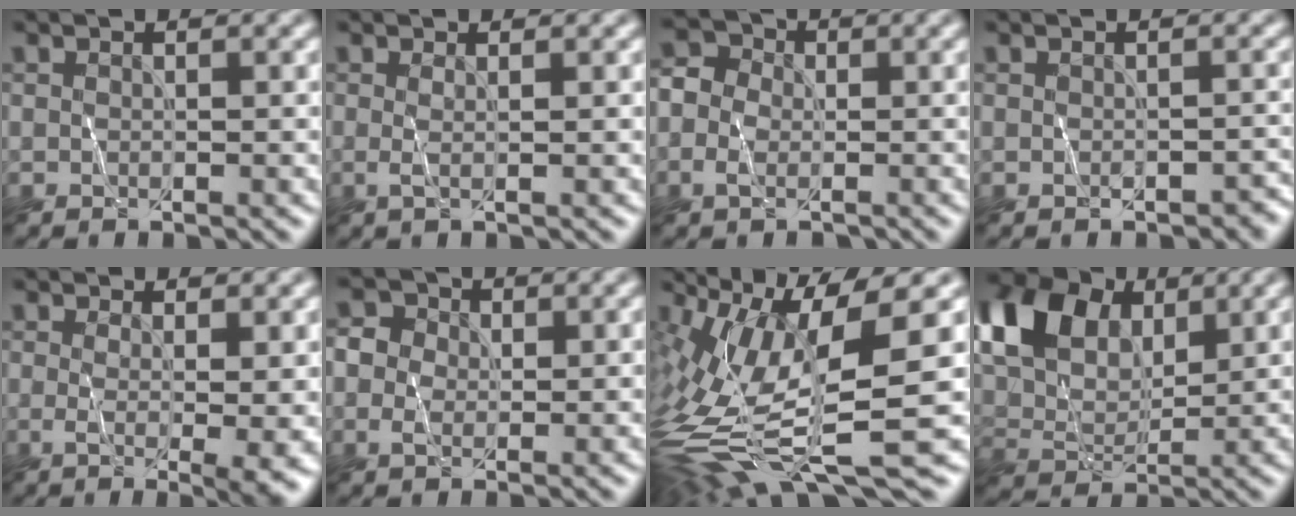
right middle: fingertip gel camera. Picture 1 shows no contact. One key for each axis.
{"total": 1.2, "fx": 0.1, "fy": 0.4, "fz": 1.1, "tx": -0.017, "ty": 0.000, "tz": -0.001}
{"total": 3.6, "fx": -1.3, "fy": 2.9, "fz": 1.7, "tx": -0.029, "ty": 0.008, "tz": -0.030}
{"total": 1.1, "fx": -0.7, "fy": 0.7, "fz": 0.5, "tx": -0.008, "ty": -0.002, "tz": -0.008}
{"total": 4.4, "fx": 0.1, "fy": 1.0, "fz": 4.3, "tx": -0.060, "ty": -0.008, "tz": 0.005}
{"total": 2.9, "fx": 0.3, "fy": 2.5, "fz": 1.6, "tx": -0.027, "ty": 0.006, "tz": -0.005}
{"total": 14.1, "fx": -0.8, "fy": 4.9, "fz": 13.2, "tx": -0.270, "ty": -0.011, "tz": -0.001}
{"total": 12.7, "fx": 6.1, "fy": 7.7, "fz": 8.1, "tx": -0.187, "ty": 0.031, "tz": 0.098}